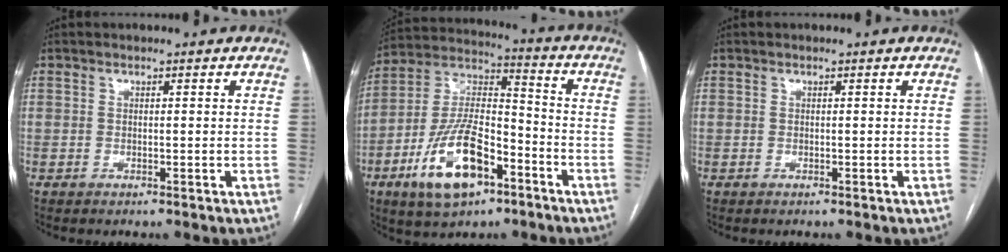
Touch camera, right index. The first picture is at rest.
{"total": 16.0, "force": [-7.7, 6.6, 12.3], "torque": [-0.249, 0.009, -0.135]}
{"total": 0.0}